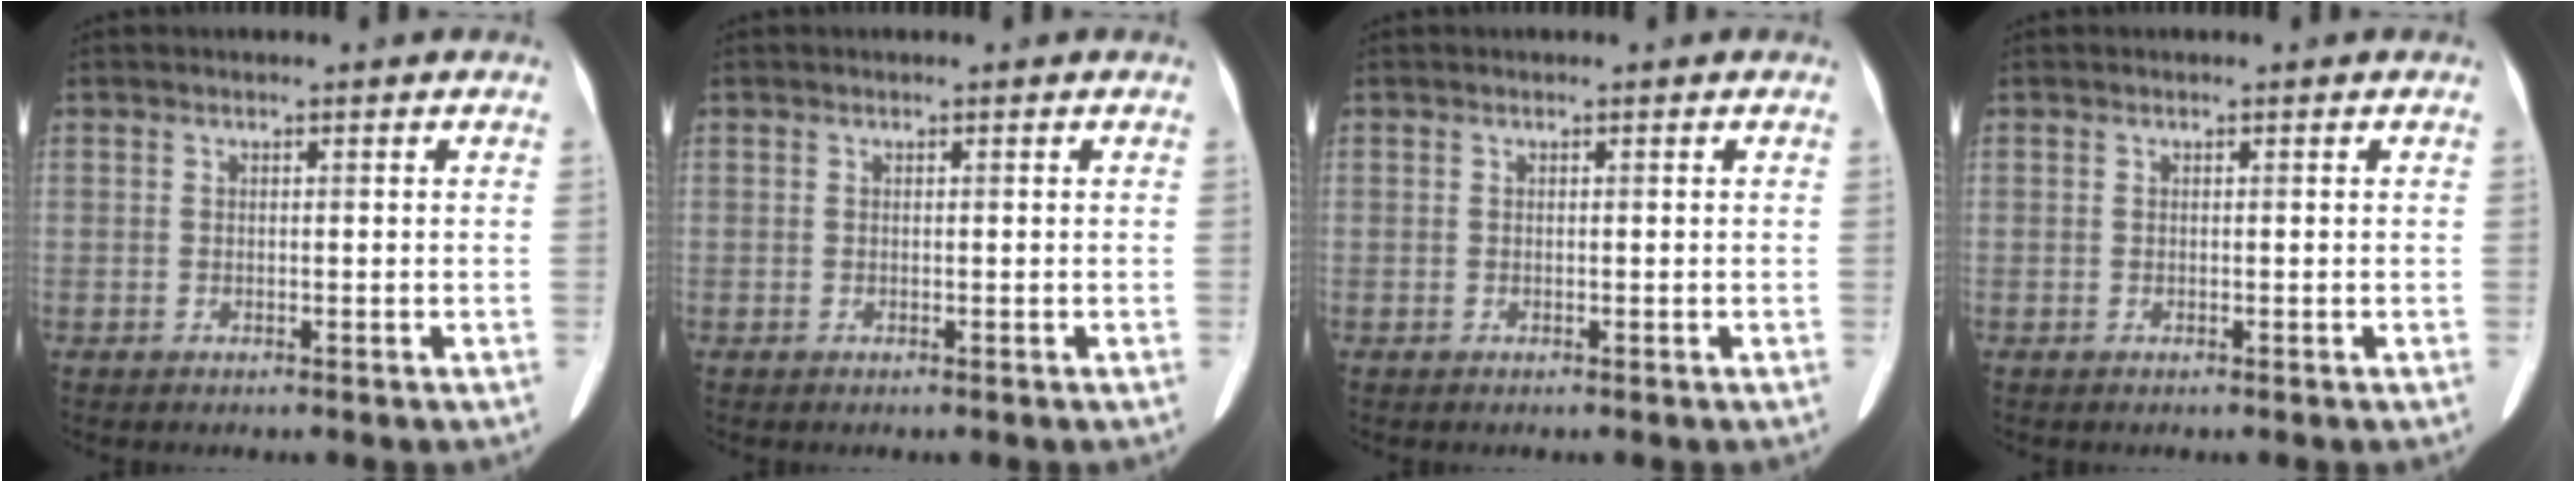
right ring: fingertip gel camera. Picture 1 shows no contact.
{"total": 0.0}
{"total": 0.0}
{"total": 0.0}